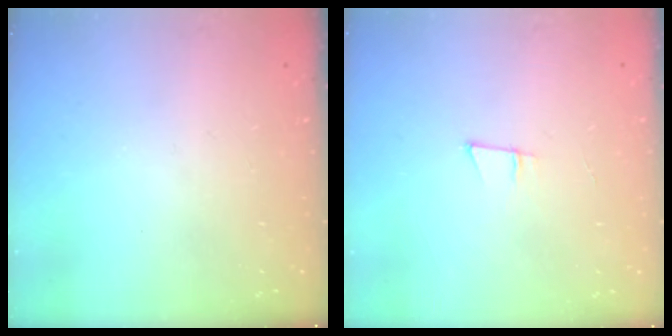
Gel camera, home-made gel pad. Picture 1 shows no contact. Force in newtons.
{"total": 5.7, "press": 4.9, "slide": 2.8}